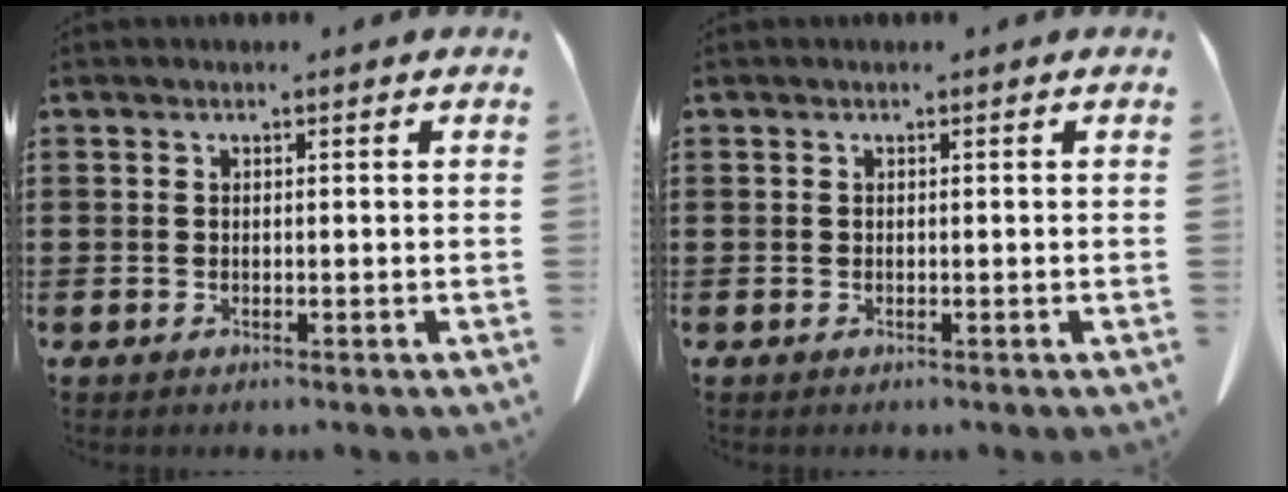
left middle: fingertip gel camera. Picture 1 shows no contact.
{"total": 0.0}